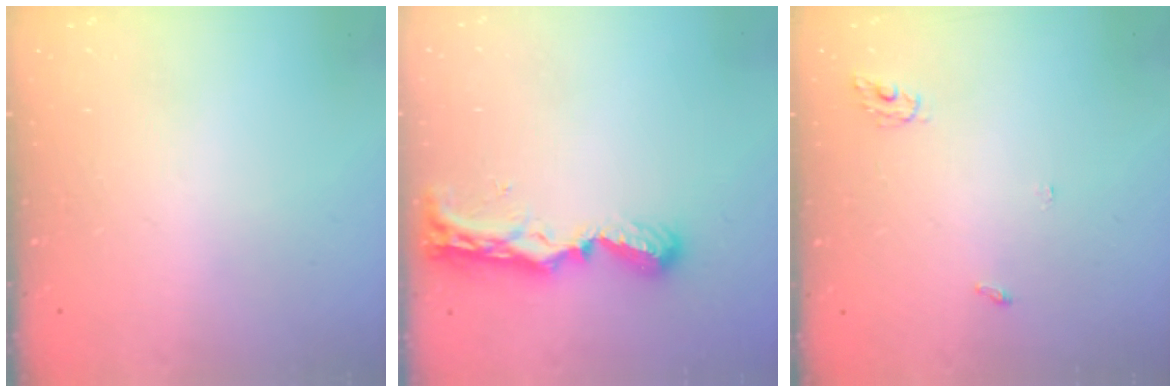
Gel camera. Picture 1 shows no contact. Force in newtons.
{"total": 8.3, "press": 8.3, "slide": 0.6}
{"total": 3.3, "press": 3.3, "slide": 0.2}